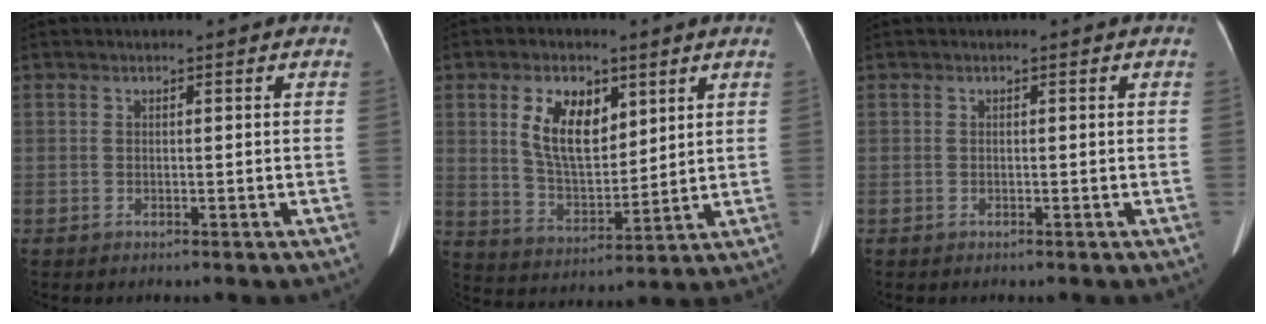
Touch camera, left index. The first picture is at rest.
{"total": 9.5, "force": [3.9, 4.9, 7.2], "torque": [-0.136, 0.004, 0.080]}
{"total": 0.0}